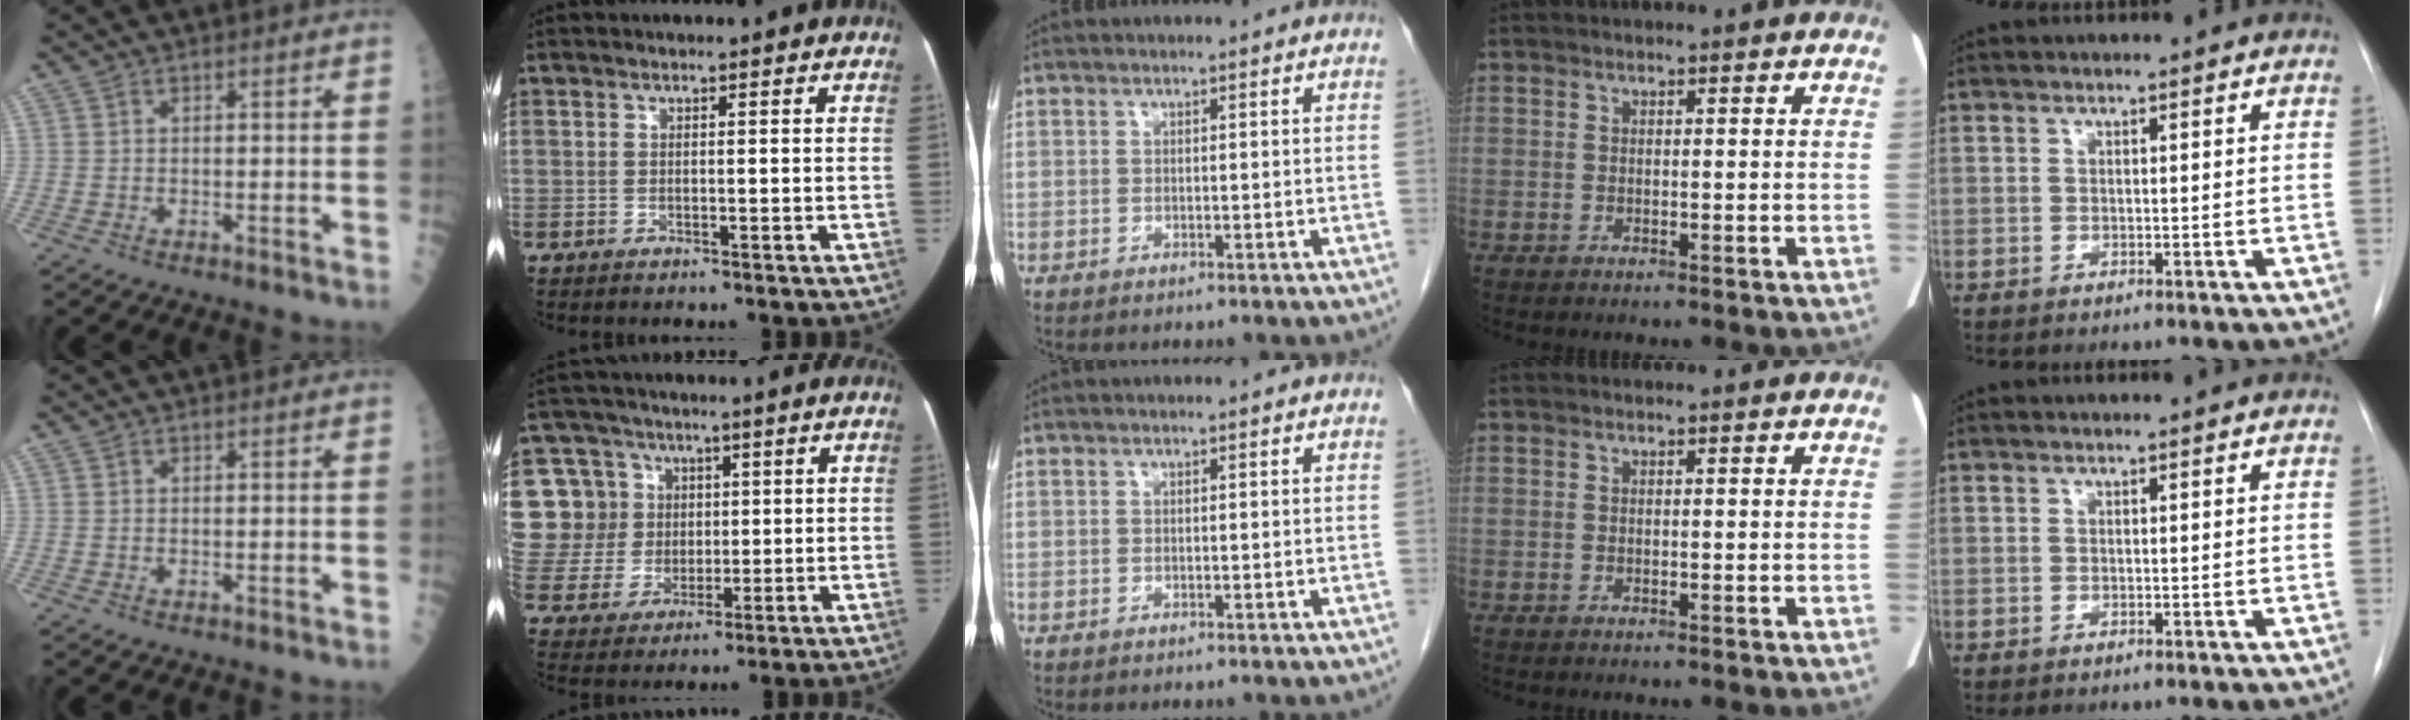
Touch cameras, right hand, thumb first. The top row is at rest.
{"index": {"total": 15.5, "force": [4.4, 14.1, 4.8], "torque": [-0.152, 0.058, 0.102]}}